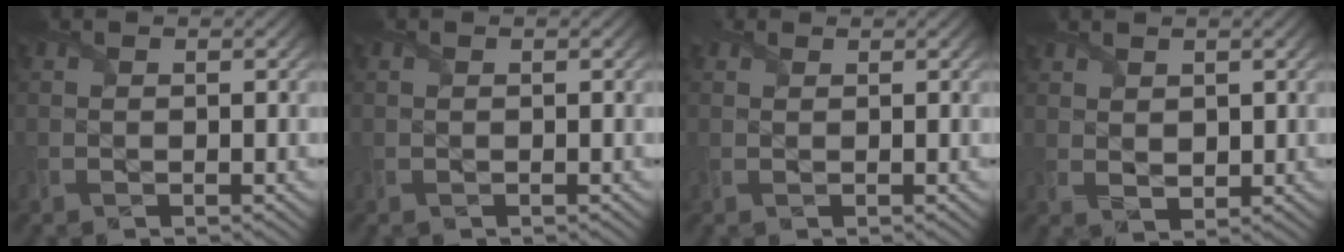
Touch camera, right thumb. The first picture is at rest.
{"total": 0.0}
{"total": 0.9, "force": [0.8, 0.5, 0.2], "torque": [-0.005, -0.001, 0.012]}
{"total": 2.5, "force": [1.6, 1.6, 1.0], "torque": [-0.027, -0.004, 0.034]}